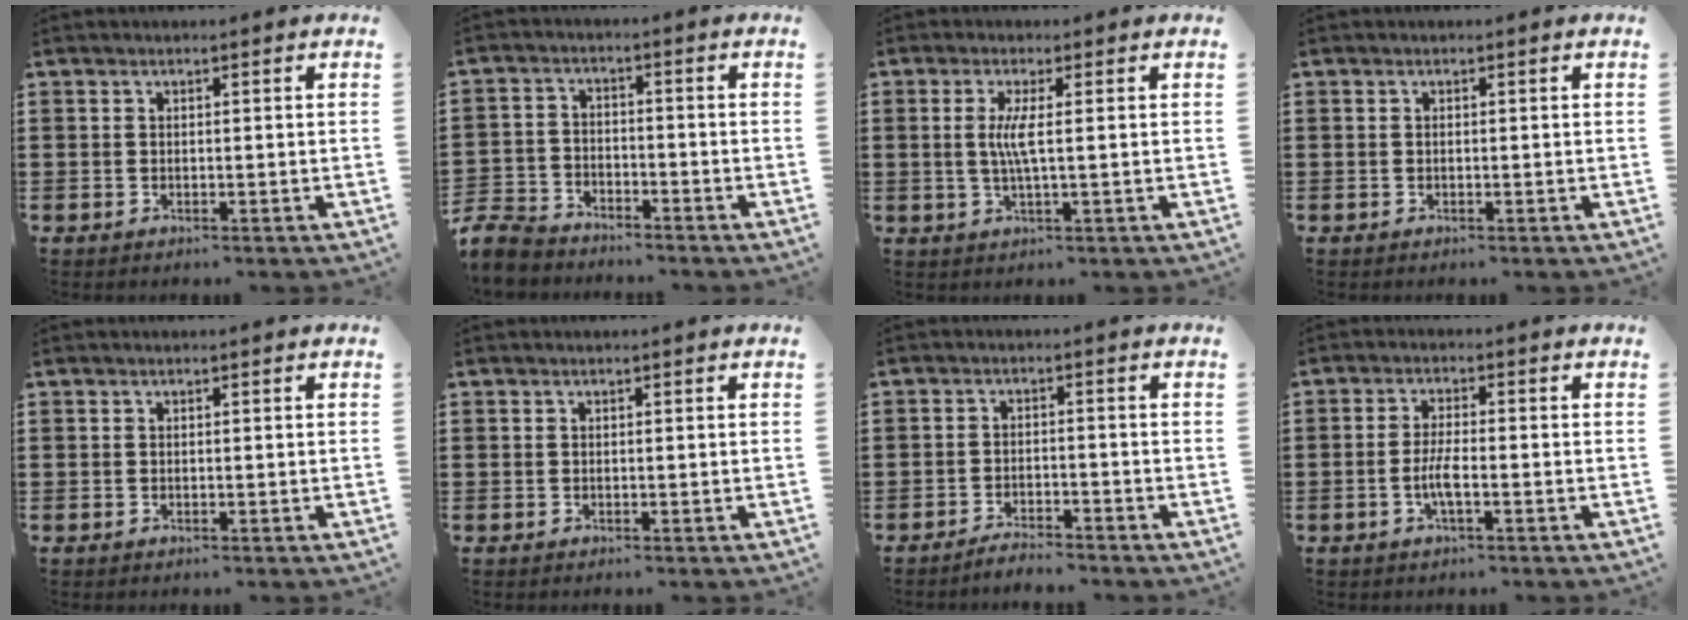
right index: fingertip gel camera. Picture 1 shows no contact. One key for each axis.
{"total": 5.3, "fx": -5.1, "fy": 1.3, "fz": 0.8, "tx": -0.040, "ty": -0.002, "tz": -0.108}
{"total": 3.8, "fx": 0.2, "fy": 0.1, "fz": 3.8, "tx": -0.087, "ty": -0.010, "tz": -0.004}
{"total": 0.0}
{"total": 0.0}
{"total": 0.0}
{"total": 2.8, "fx": -2.7, "fy": -0.1, "fz": 0.2, "tx": -0.009, "ty": 0.001, "tz": -0.055}
{"total": 3.7, "fx": -1.2, "fy": 0.8, "fz": 3.4, "tx": -0.075, "ty": -0.003, "tz": -0.027}